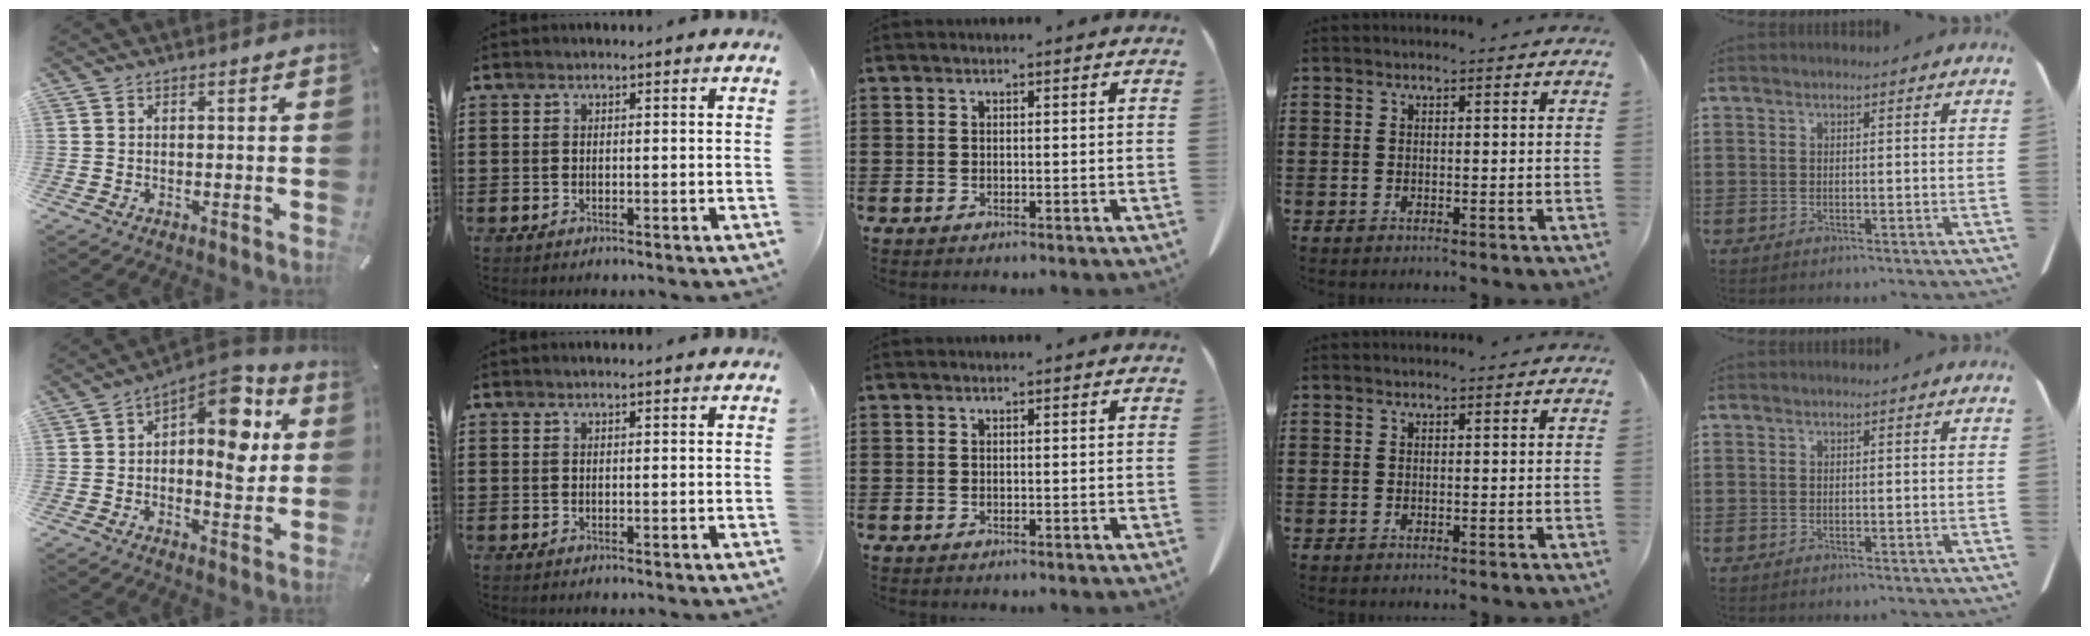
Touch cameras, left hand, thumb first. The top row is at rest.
{"thumb": {"total": 12.7, "force": [3.8, 7.0, 9.9], "torque": [-0.126, -0.043, 0.061]}, "index": {"total": 0.9, "force": [0.8, 0.0, 0.3], "torque": [-0.008, -0.002, 0.016]}}